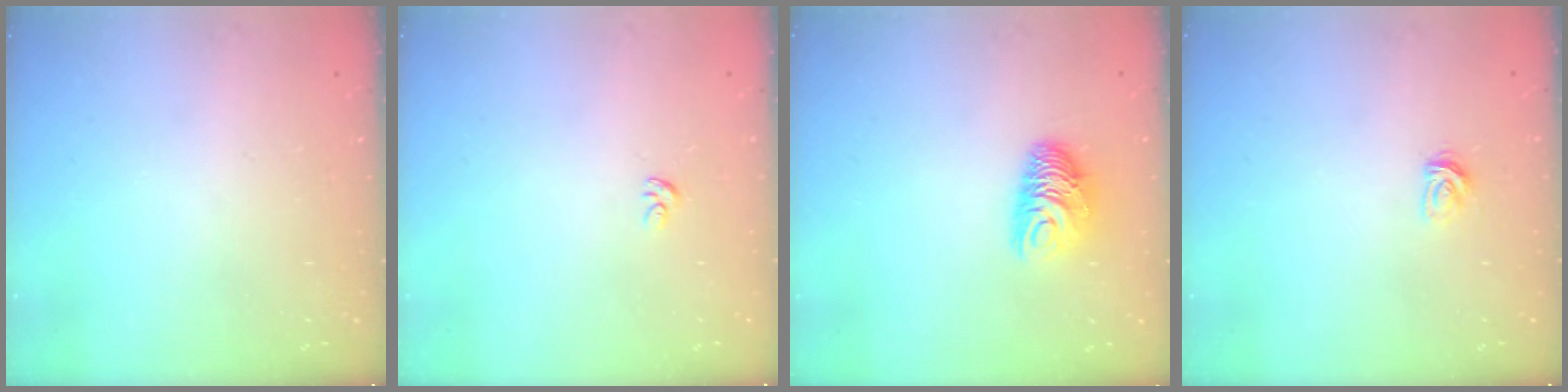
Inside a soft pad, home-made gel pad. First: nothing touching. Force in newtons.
{"total": 2.4, "press": 2.4, "slide": 0.1}
{"total": 9.4, "press": 9.3, "slide": 0.6}
{"total": 3.5, "press": 3.4, "slide": 0.3}